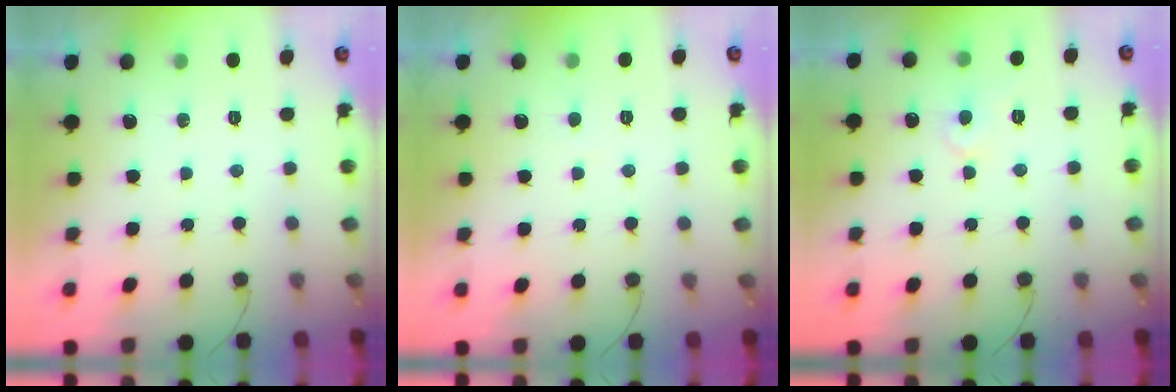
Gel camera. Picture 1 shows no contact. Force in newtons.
{"total": 1.4, "press": 1.4, "slide": 0.2}
{"total": 5.0, "press": 5.0, "slide": 0.4}